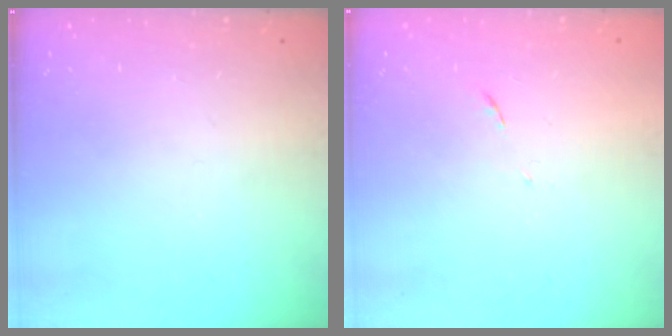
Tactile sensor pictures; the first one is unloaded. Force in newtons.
{"total": 5.6, "press": 5.6, "slide": 0.4}